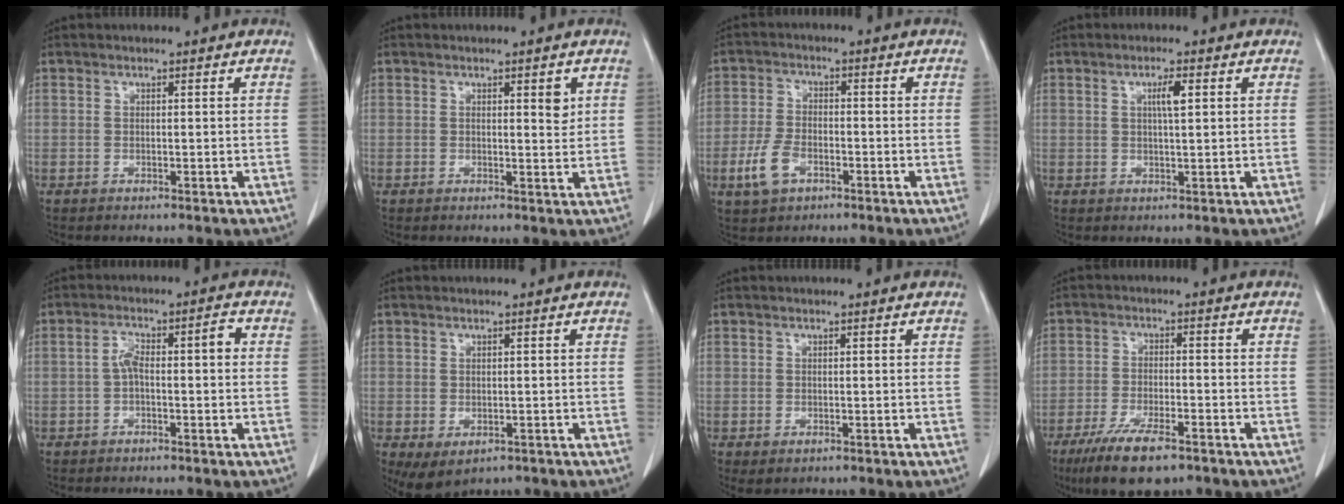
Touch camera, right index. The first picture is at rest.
{"total": 2.2, "force": [0.9, 0.6, 1.9], "torque": [-0.027, -0.005, 0.012]}
{"total": 5.9, "force": [-2.7, 3.3, 4.1], "torque": [-0.096, 0.002, -0.050]}
{"total": 2.7, "force": [0.8, 0.2, 2.6], "torque": [-0.045, 0.000, 0.013]}
{"total": 4.9, "force": [-0.2, 1.5, 4.6], "torque": [-0.084, 0.029, -0.005]}
{"total": 5.3, "force": [-2.8, 3.2, 3.2], "torque": [-0.052, -0.010, -0.036]}
{"total": 1.3, "force": [-0.5, 0.7, 0.9], "torque": [-0.014, -0.003, -0.001]}
{"total": 9.3, "force": [-6.4, 2.5, 6.3], "torque": [-0.116, -0.015, -0.107]}